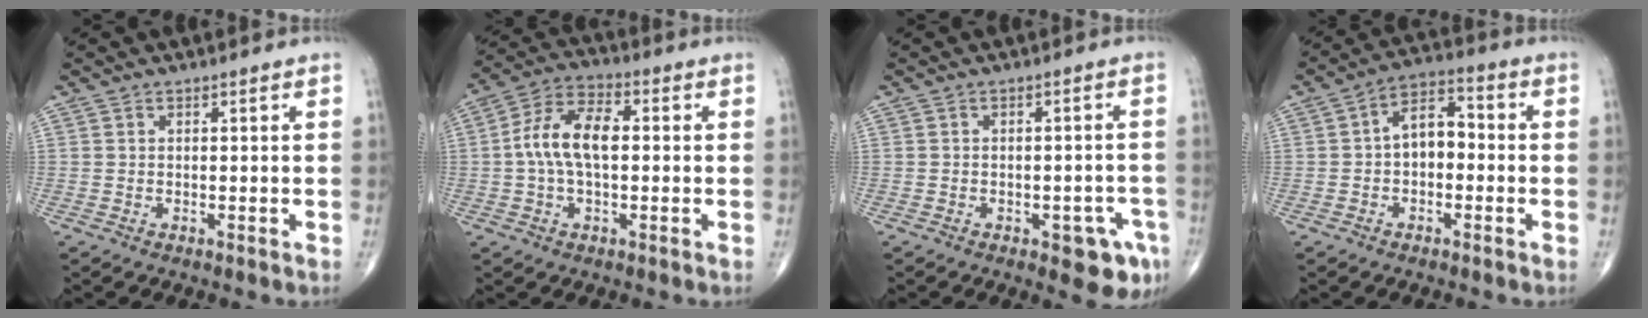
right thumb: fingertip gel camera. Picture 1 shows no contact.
{"total": 10.7, "force": [0.3, 5.7, 9.0], "torque": [-0.177, 0.028, -0.003]}
{"total": 7.1, "force": [-3.4, 2.9, 5.5], "torque": [-0.046, 0.013, -0.037]}
{"total": 7.5, "force": [-0.6, 4.7, 5.8], "torque": [-0.074, 0.031, -0.024]}